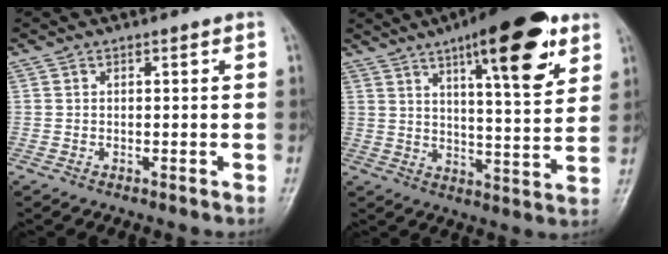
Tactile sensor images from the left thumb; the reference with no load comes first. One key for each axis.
{"total": 17.8, "fx": 9.7, "fy": 4.9, "fz": 14.1, "tx": -0.181, "ty": -0.039, "tz": 0.142}